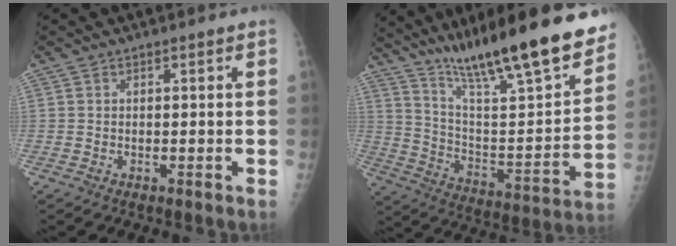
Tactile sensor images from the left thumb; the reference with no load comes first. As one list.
[{"total": 26.8, "force": [20.5, 4.2, 16.8], "torque": [-0.240, -0.086, 0.324]}]